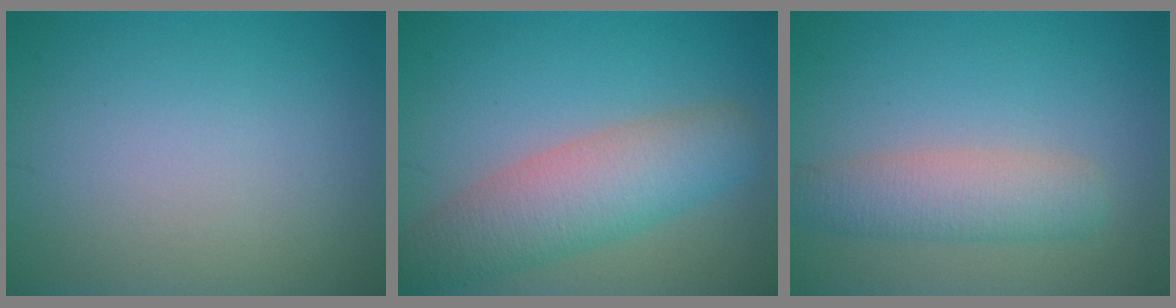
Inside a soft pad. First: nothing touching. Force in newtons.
{"total": 6.4, "press": 6.4, "slide": 0.4}
{"total": 3.2, "press": 3.2, "slide": 0.3}